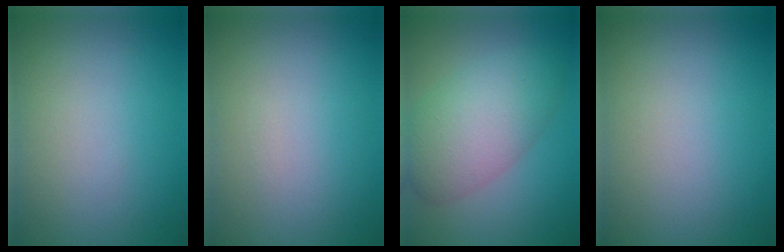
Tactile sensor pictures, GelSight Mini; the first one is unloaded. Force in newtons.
{"total": 0.0}
{"total": 6.3, "press": 6.3, "slide": 0.3}
{"total": 0.0}